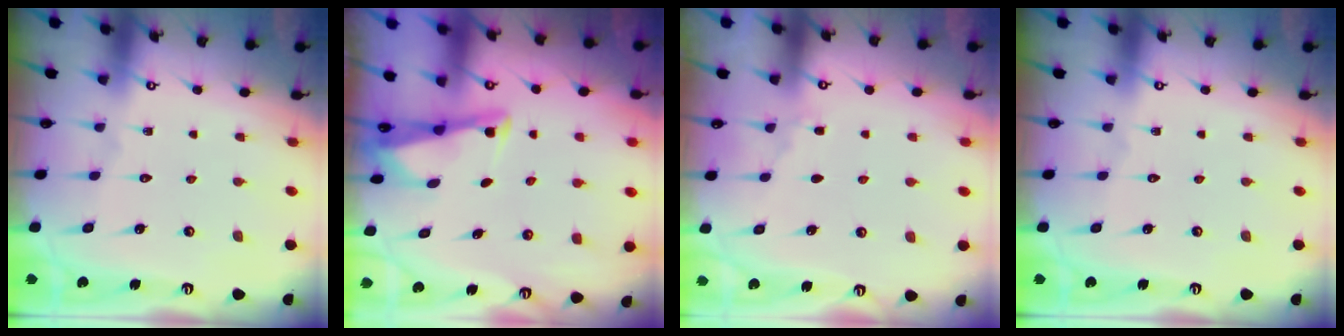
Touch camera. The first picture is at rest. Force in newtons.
{"total": 2.5, "press": 2.5, "slide": 0.1}
{"total": 4.0, "press": 4.0, "slide": 0.5}
{"total": 0.0}